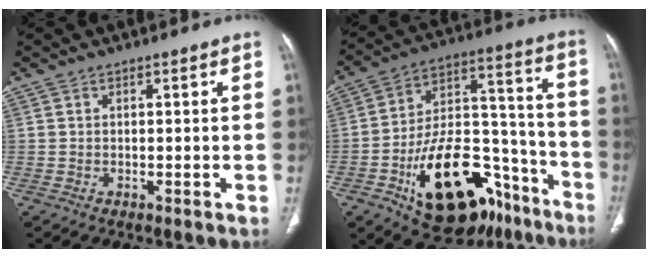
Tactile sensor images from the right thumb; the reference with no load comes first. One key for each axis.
{"total": 27.5, "fx": -13.7, "fy": 15.0, "fz": 18.6, "tx": -0.268, "ty": 0.085, "tz": -0.207}